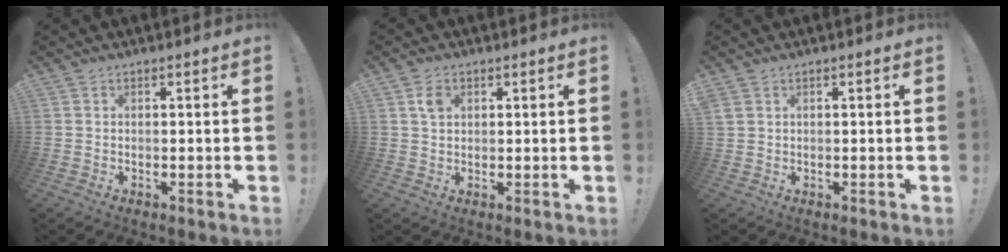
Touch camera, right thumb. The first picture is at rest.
{"total": 2.9, "force": [1.2, 2.0, 1.7], "torque": [-0.030, 0.000, 0.021]}
{"total": 1.6, "force": [0.9, 0.9, 1.0], "torque": [-0.027, 0.005, 0.019]}